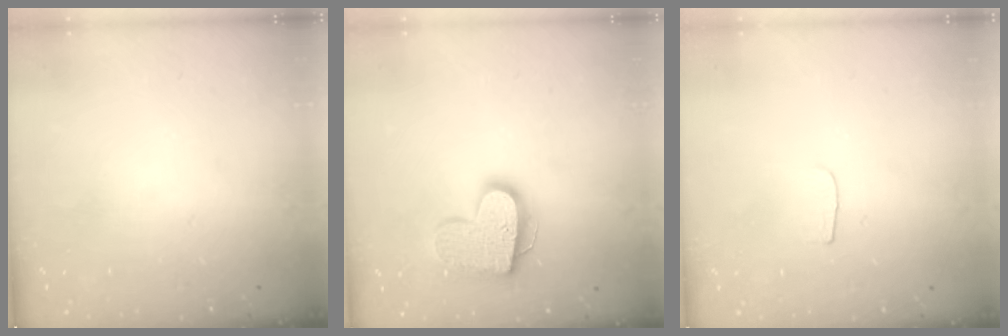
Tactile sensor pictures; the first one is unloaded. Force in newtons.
{"total": 14.8, "press": 14.8, "slide": 1.0}
{"total": 3.0, "press": 3.0, "slide": 0.3}